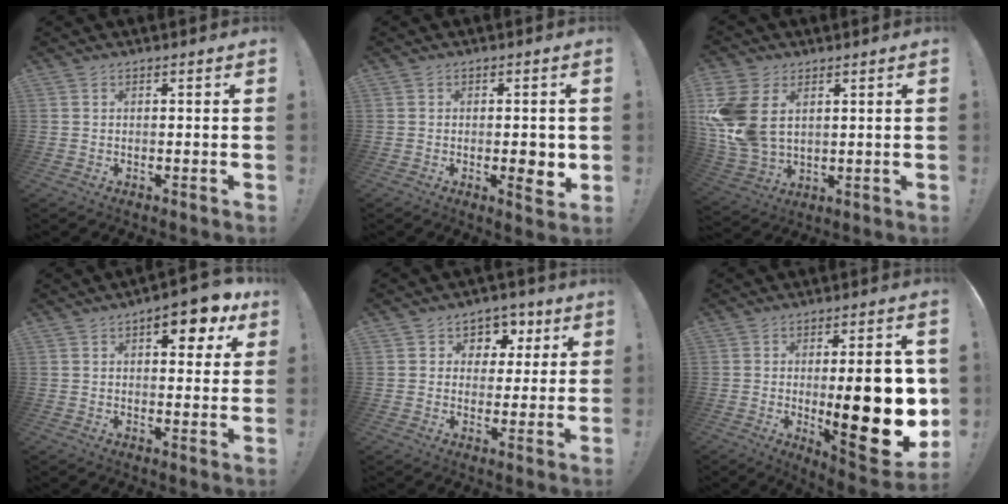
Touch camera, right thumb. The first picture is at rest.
{"total": 4.5, "force": [-0.4, 1.8, 4.1], "torque": [-0.044, -0.001, -0.006]}
{"total": 14.3, "force": [3.7, 10.2, 9.2], "torque": [-0.192, -0.016, 0.073]}
{"total": 9.6, "force": [4.7, 4.0, 7.4], "torque": [-0.078, -0.022, 0.072]}
{"total": 6.6, "force": [2.2, 6.0, 1.4], "torque": [-0.013, -0.013, 0.044]}
{"total": 24.2, "force": [-1.2, 8.2, 22.7], "torque": [-0.304, -0.021, -0.004]}